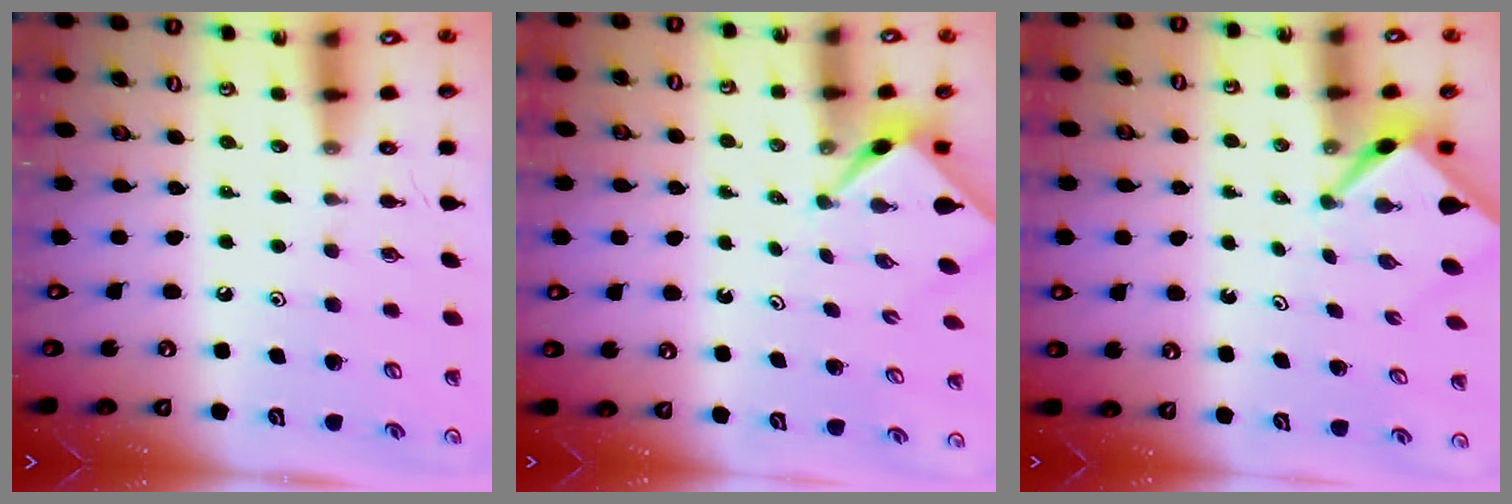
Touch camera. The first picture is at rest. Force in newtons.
{"total": 2.2, "press": 2.2, "slide": 0.3}
{"total": 2.8, "press": 2.8, "slide": 0.3}